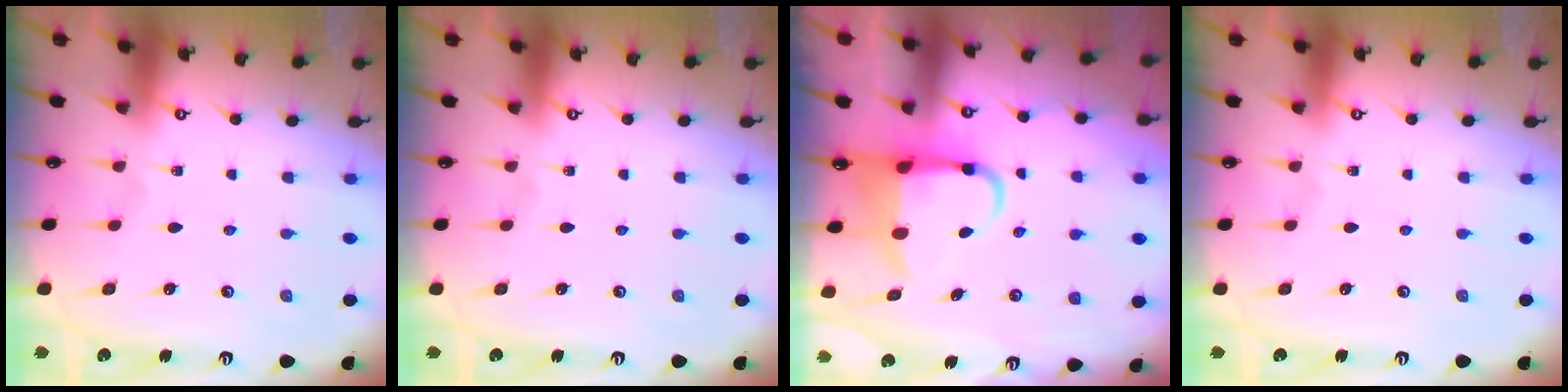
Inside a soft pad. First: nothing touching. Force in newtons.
{"total": 0.0}
{"total": 6.8, "press": 6.6, "slide": 1.6}
{"total": 0.0}